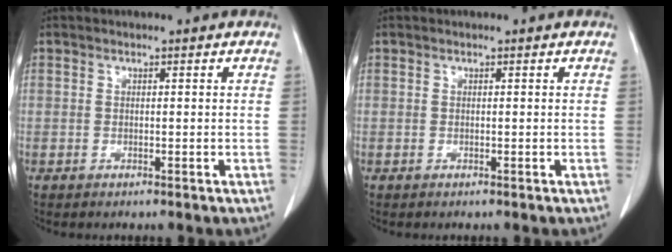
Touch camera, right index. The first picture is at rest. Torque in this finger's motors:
{"motor_torque": [-0.11, 0.06, -0.03, -0.01]}